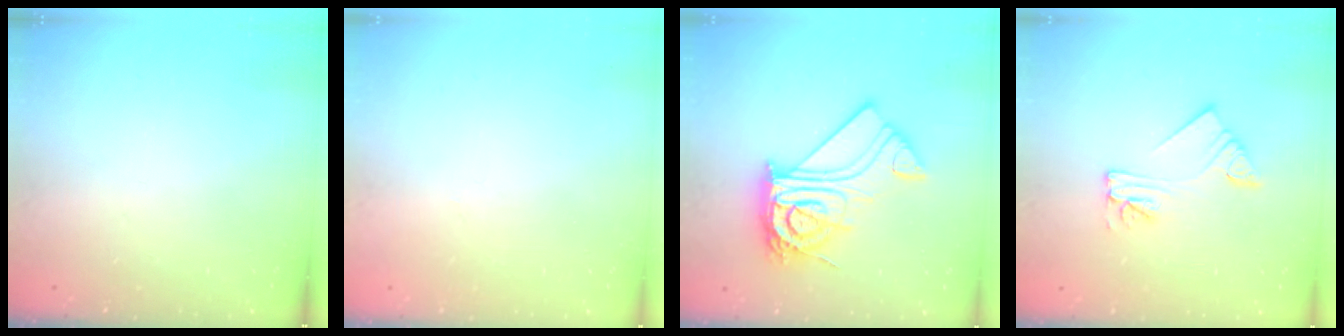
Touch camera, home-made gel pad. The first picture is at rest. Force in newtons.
{"total": 0.0}
{"total": 21.6, "press": 21.6, "slide": 2.0}
{"total": 5.4, "press": 5.4, "slide": 0.6}